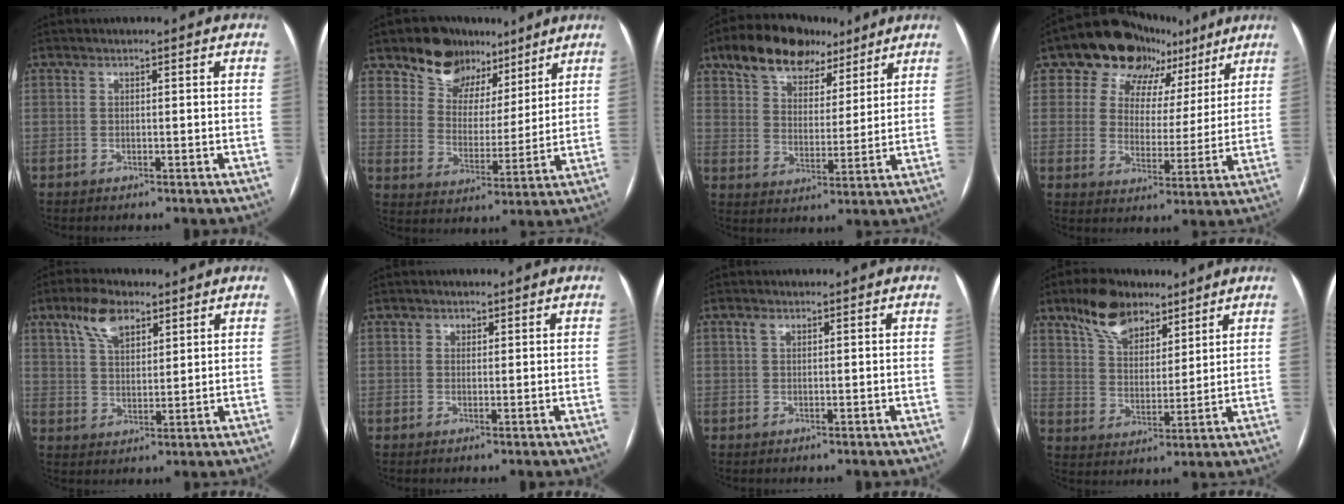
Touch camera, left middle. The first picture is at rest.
{"total": 10.5, "force": [7.6, 7.0, 2.2], "torque": [-0.030, 0.022, 0.130]}
{"total": 13.3, "force": [9.3, 7.3, 6.1], "torque": [-0.097, 0.036, 0.157]}
{"total": 13.9, "force": [9.1, 9.4, 4.8], "torque": [-0.061, 0.032, 0.126]}
{"total": 7.3, "force": [4.5, 3.4, 4.7], "torque": [-0.093, 0.017, 0.086]}
{"total": 1.0, "force": [0.5, 0.8, 0.1], "torque": [0.008, -0.002, 0.004]}
{"total": 1.0, "force": [0.6, 0.6, 0.7], "torque": [-0.017, 0.009, 0.012]}
{"total": 10.1, "force": [7.2, 5.2, 4.7], "torque": [-0.089, 0.020, 0.133]}